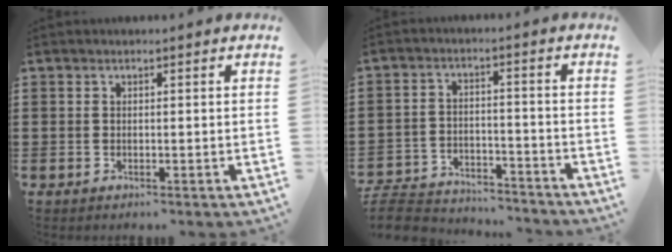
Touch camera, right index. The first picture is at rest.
{"total": 6.4, "force": [-6.2, 1.0, 1.0], "torque": [-0.033, 0.007, -0.126]}